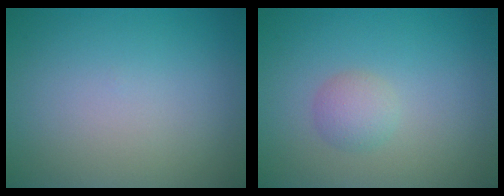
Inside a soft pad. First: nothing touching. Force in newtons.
{"total": 1.7, "press": 1.7, "slide": 0.2}